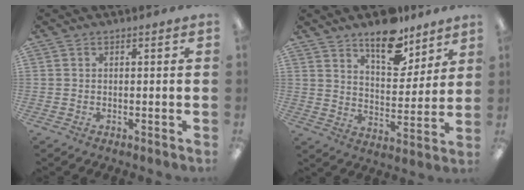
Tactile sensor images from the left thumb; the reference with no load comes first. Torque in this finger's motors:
{"motor_torque": [0.68, 0.01, 0.73, -0.76, 0.04]}